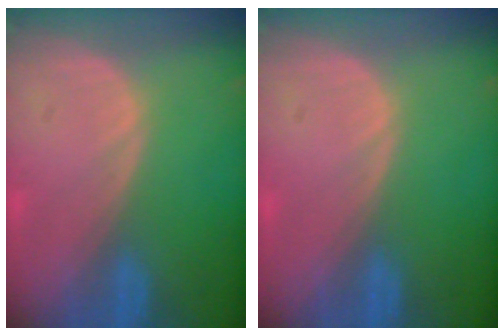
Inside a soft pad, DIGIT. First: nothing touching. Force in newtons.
{"total": 0.0}